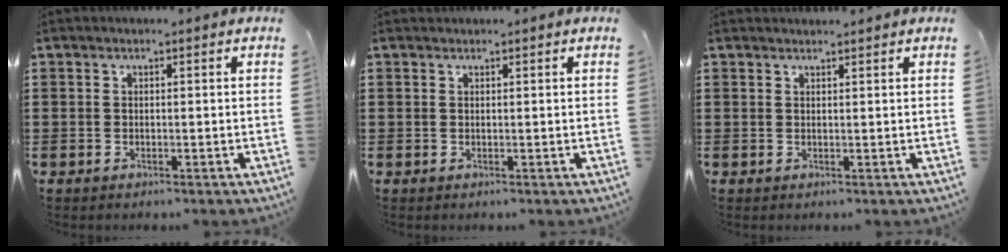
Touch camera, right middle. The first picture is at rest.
{"total": 0.0}
{"total": 1.0, "force": [1.0, 0.0, 0.0], "torque": [-0.002, -0.001, 0.018]}